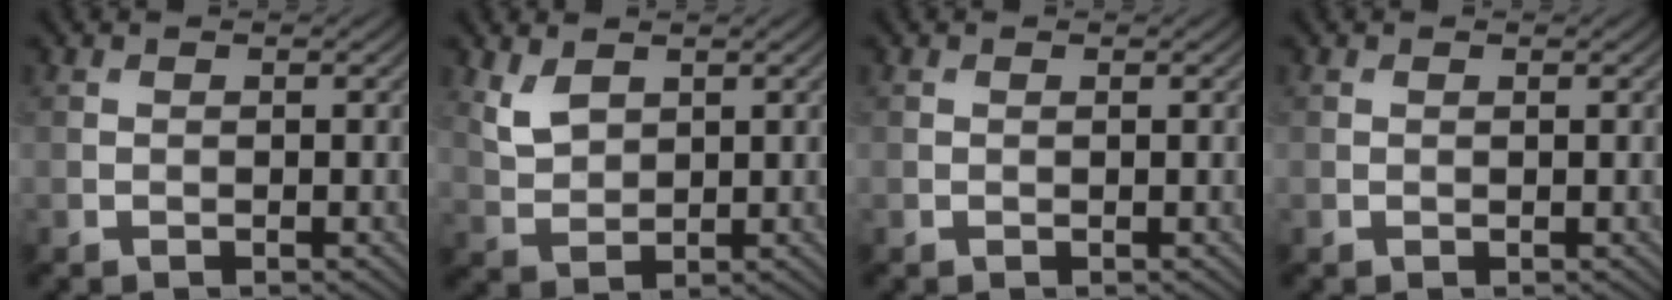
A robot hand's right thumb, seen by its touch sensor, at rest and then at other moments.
{"total": 3.7, "force": [2.1, 2.1, 2.2], "torque": [-0.058, -0.004, 0.048]}
{"total": 0.0}
{"total": 0.0}